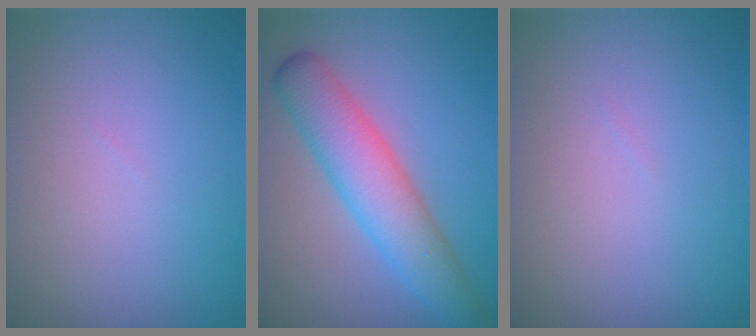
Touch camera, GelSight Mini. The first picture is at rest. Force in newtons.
{"total": 5.8, "press": 5.8, "slide": 0.1}
{"total": 0.0}